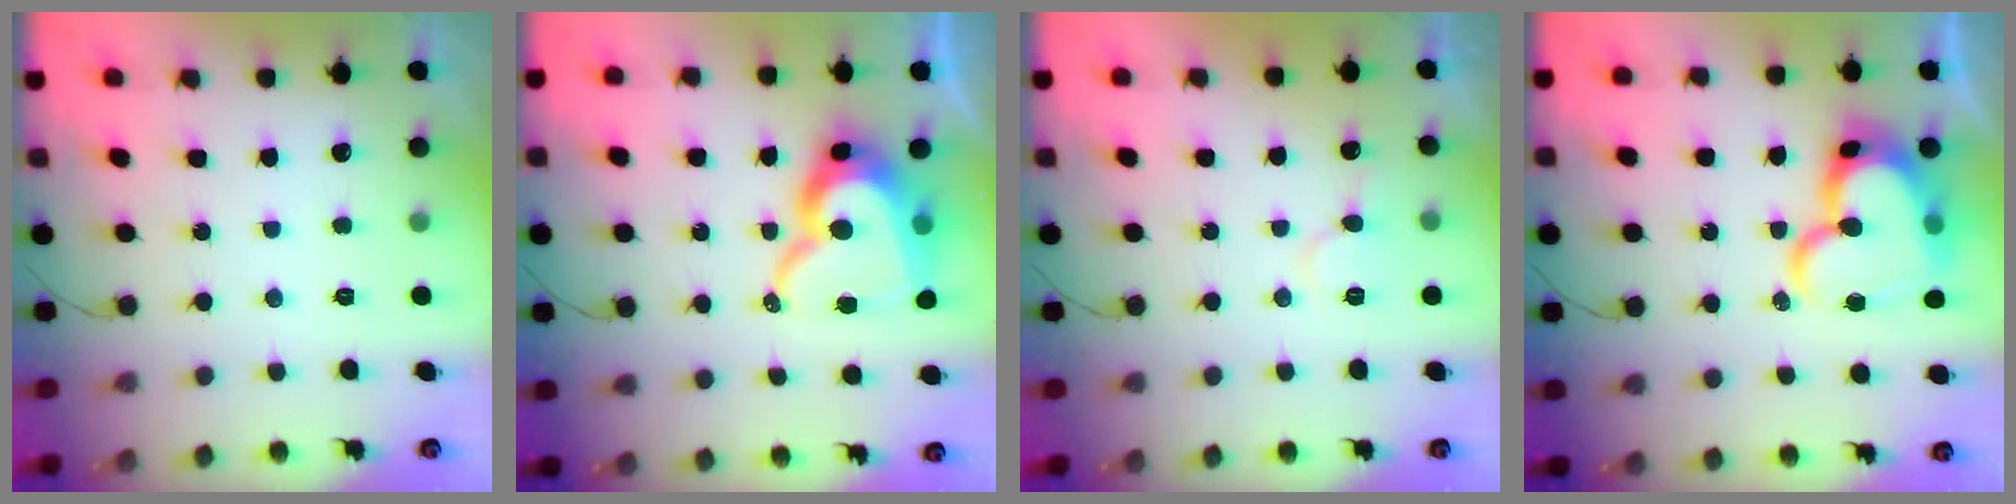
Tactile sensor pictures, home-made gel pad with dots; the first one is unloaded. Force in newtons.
{"total": 18.6, "press": 18.6, "slide": 1.7}
{"total": 7.6, "press": 7.6, "slide": 0.6}
{"total": 21.0, "press": 20.9, "slide": 2.2}